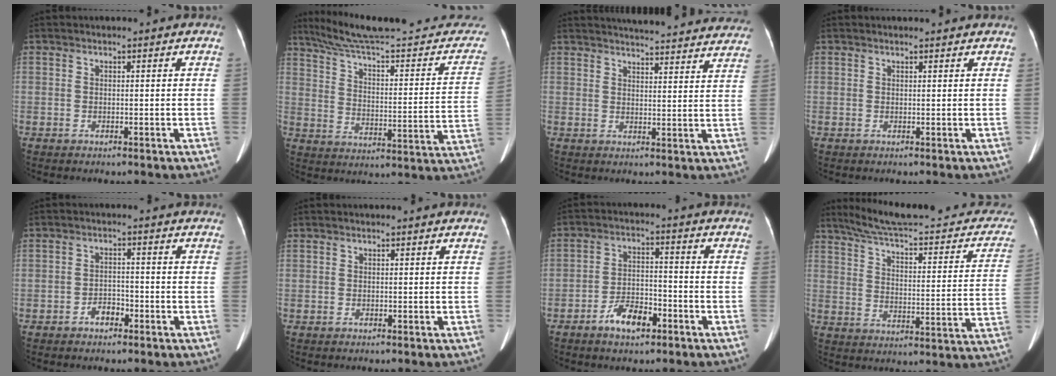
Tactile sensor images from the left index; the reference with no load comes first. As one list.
[{"total": 28.7, "force": [26.4, 2.9, 10.8], "torque": [-0.152, -0.069, 0.343]}, {"total": 26.4, "force": [25.0, 3.5, 7.9], "torque": [-0.112, -0.051, 0.288]}, {"total": 2.7, "force": [2.5, 0.3, 0.7], "torque": [-0.012, 0.013, 0.027]}, {"total": 2.4, "force": [-1.6, 1.3, 1.2], "torque": [-0.019, 0.005, -0.027]}, {"total": 0.0}, {"total": 6.2, "force": [-3.9, 2.6, 4.1], "torque": [-0.082, 0.006, -0.066]}, {"total": 24.5, "force": [21.1, 4.5, 11.7], "torque": [-0.159, -0.019, 0.259]}]